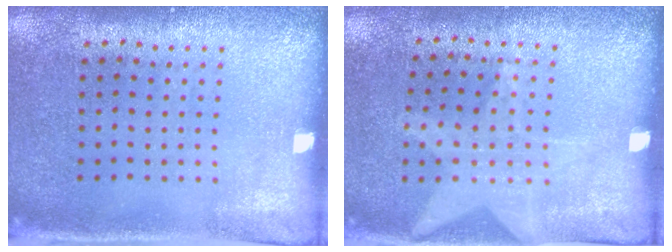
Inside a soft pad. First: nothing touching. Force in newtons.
{"total": 1.1, "press": 0.9, "slide": 0.7}